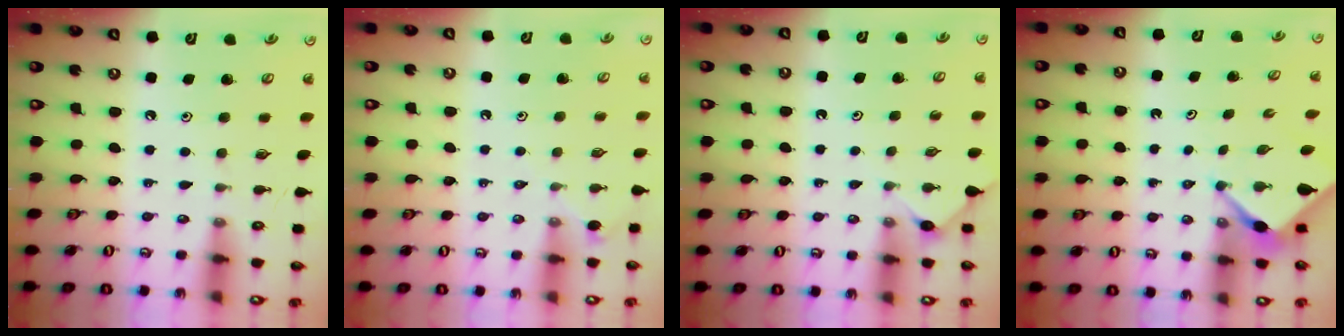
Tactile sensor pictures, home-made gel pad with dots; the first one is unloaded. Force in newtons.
{"total": 3.4, "press": 3.3, "slide": 0.5}
{"total": 2.4, "press": 2.4, "slide": 0.3}
{"total": 3.9, "press": 3.9, "slide": 0.3}